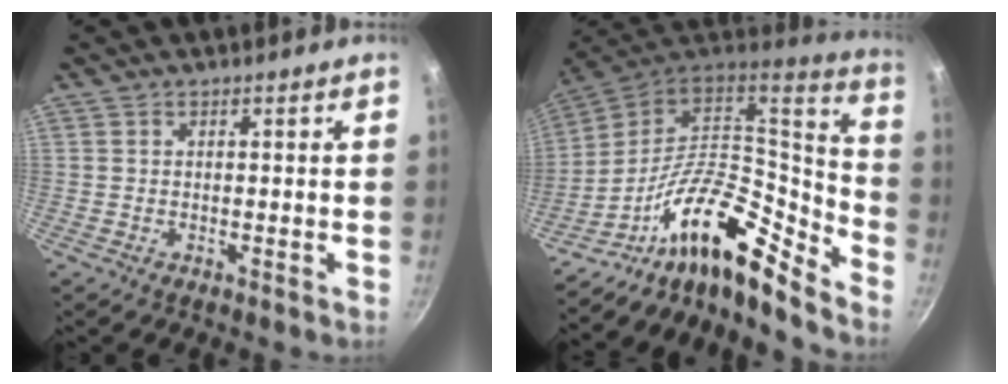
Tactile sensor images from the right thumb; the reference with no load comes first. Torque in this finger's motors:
{"motor_torque": [2.07, -0.58, 1.58, -1.16, 0.14]}